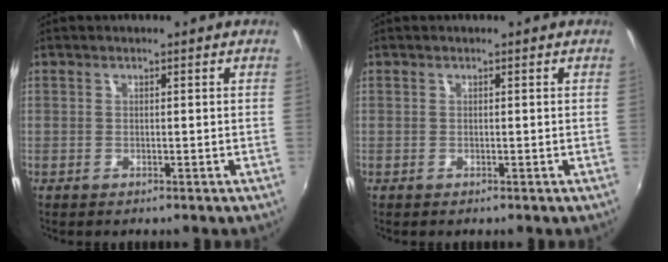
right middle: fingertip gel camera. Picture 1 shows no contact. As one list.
[{"total": 0.0}]